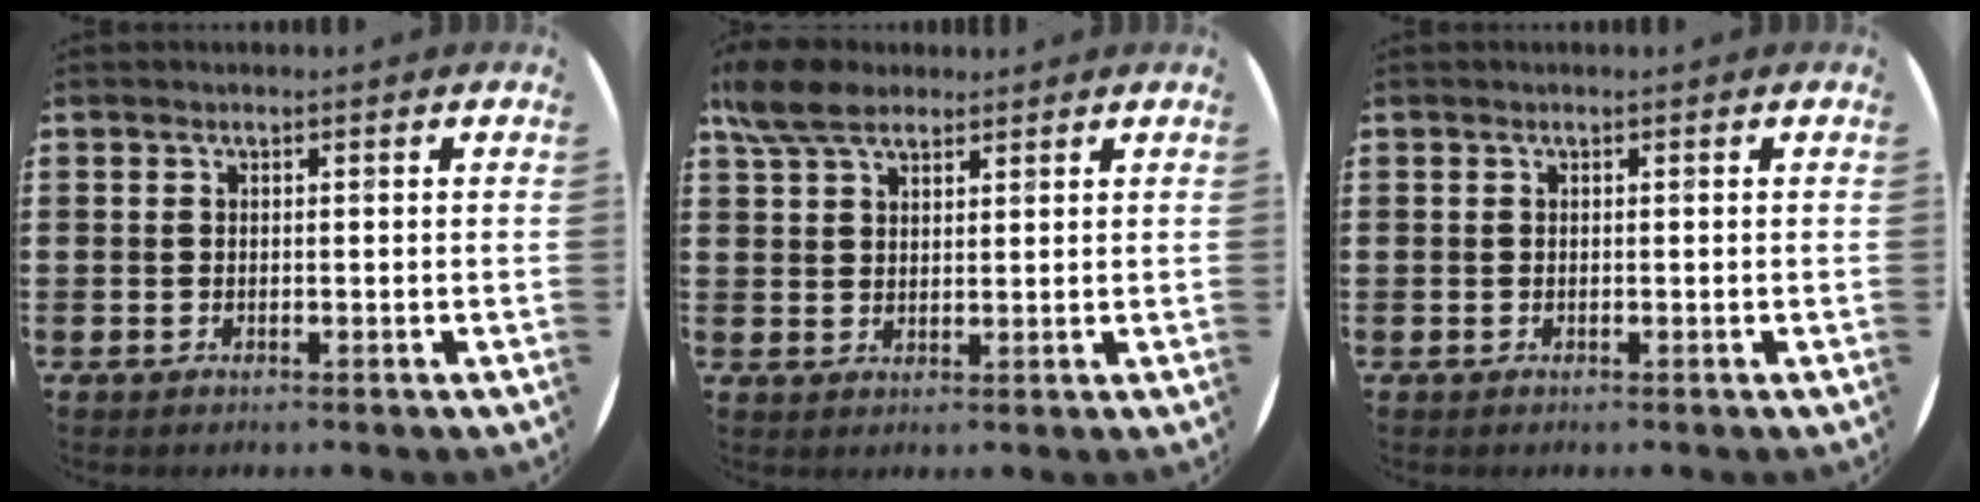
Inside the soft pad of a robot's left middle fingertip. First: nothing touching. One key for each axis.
{"total": 5.8, "fx": 4.6, "fy": 2.5, "fz": 2.4, "tx": -0.054, "ty": -0.004, "tz": 0.088}
{"total": 0.0}